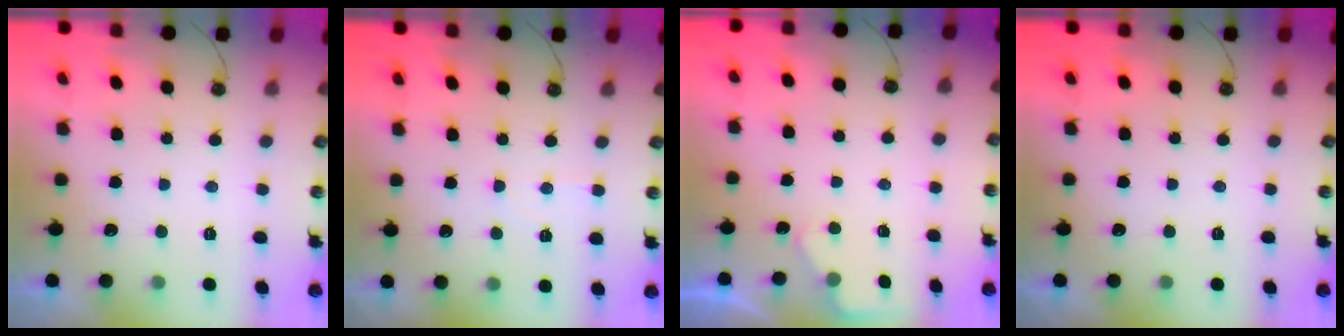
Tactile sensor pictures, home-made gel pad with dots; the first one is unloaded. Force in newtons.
{"total": 4.4, "press": 4.3, "slide": 0.5}
{"total": 1.9, "press": 1.9, "slide": 0.3}
{"total": 0.0}